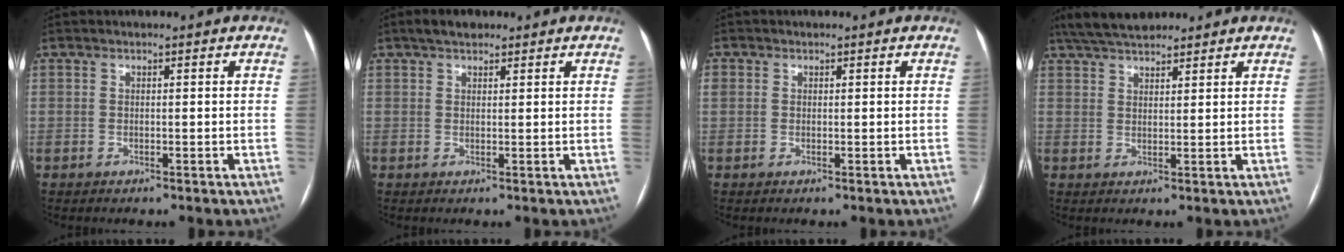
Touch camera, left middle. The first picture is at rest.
{"total": 3.0, "force": [2.2, 1.4, 1.4], "torque": [-0.027, 0.016, 0.035]}
{"total": 1.5, "force": [0.5, 1.4, 0.5], "torque": [-0.008, 0.009, 0.011]}
{"total": 7.4, "force": [6.4, 1.9, 3.2], "torque": [-0.056, 0.030, 0.115]}